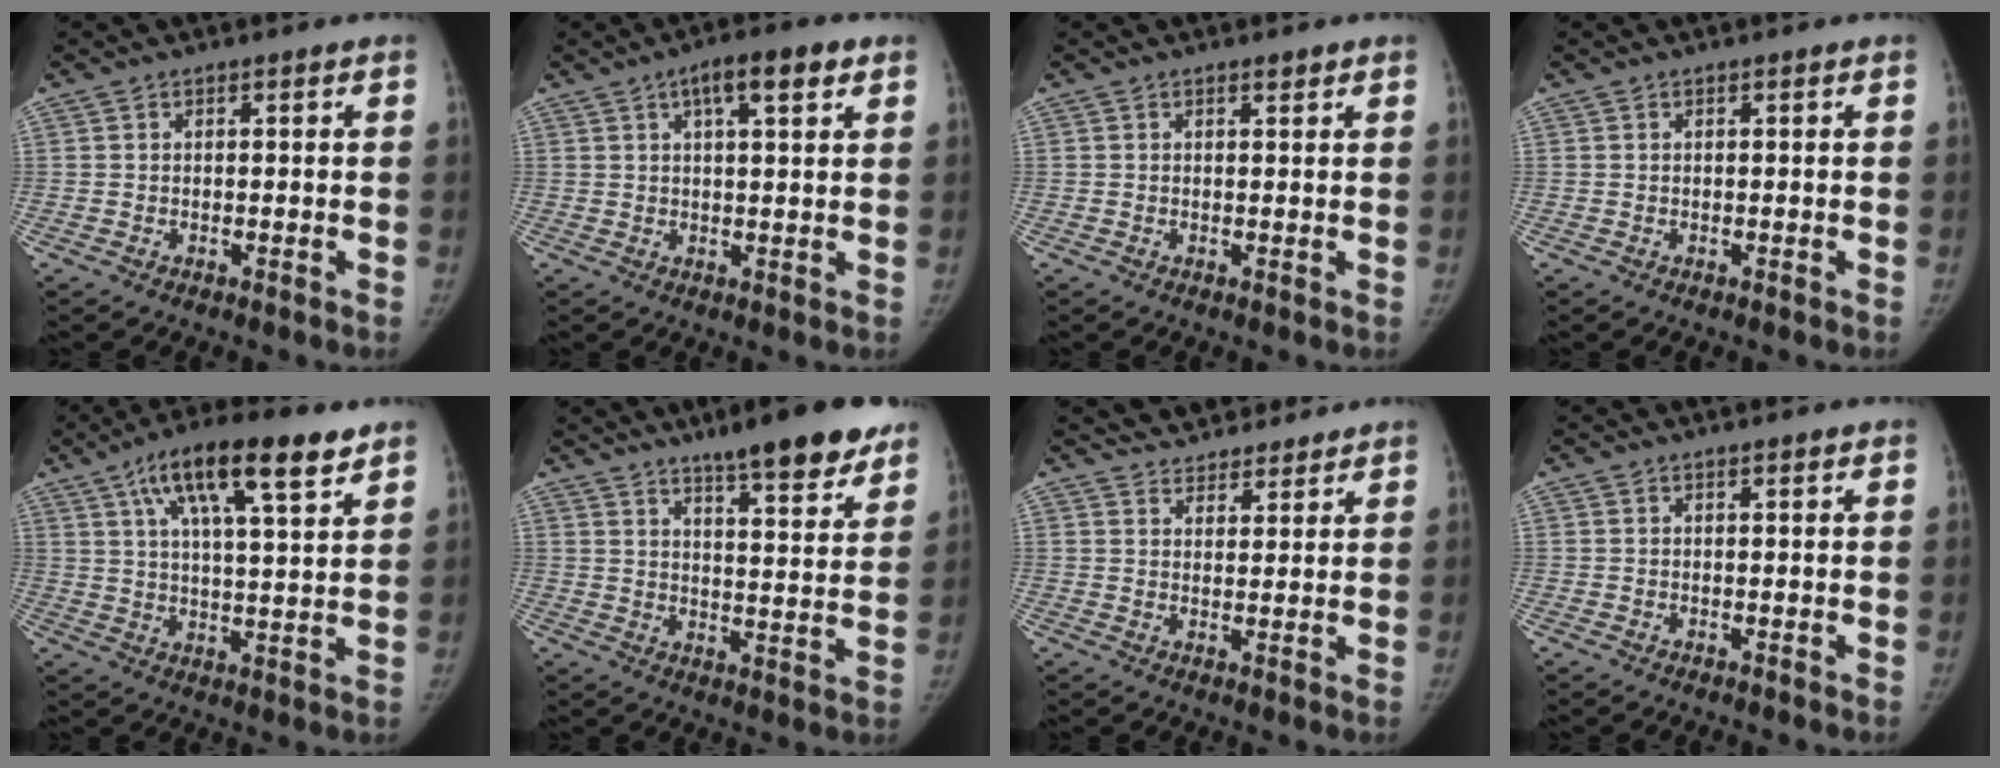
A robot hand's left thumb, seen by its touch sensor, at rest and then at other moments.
{"total": 7.3, "force": [3.6, 2.2, 5.9], "torque": [-0.082, -0.001, 0.052]}
{"total": 0.9, "force": [0.7, 0.3, 0.4], "torque": [-0.005, -0.005, 0.011]}
{"total": 0.0}
{"total": 16.6, "force": [9.3, 4.8, 12.9], "torque": [-0.195, -0.018, 0.152]}
{"total": 15.4, "force": [11.2, 3.2, 10.1], "torque": [-0.108, -0.055, 0.160]}
{"total": 7.5, "force": [6.9, 2.8, 0.9], "torque": [0.014, -0.020, 0.104]}
{"total": 0.8, "force": [0.6, 0.1, 0.4], "torque": [-0.003, -0.003, 0.010]}